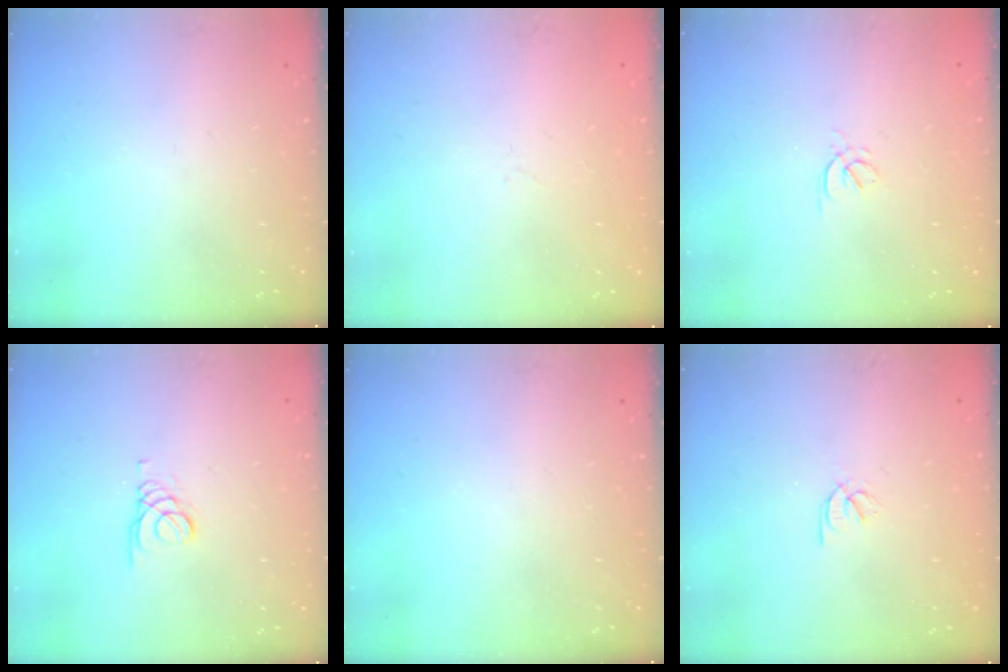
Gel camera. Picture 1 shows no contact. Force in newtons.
{"total": 0.9, "press": 0.9, "slide": 0.2}
{"total": 1.7, "press": 1.6, "slide": 0.5}
{"total": 1.6, "press": 1.5, "slide": 0.2}
{"total": 0.0}
{"total": 2.1, "press": 2.1, "slide": 0.1}